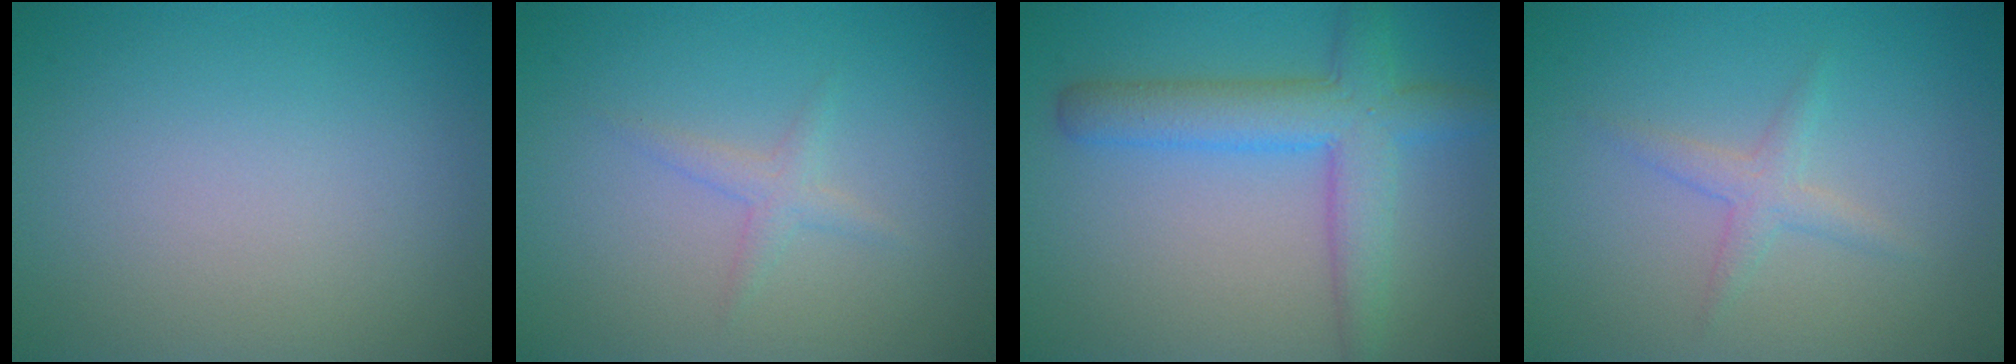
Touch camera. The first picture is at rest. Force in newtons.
{"total": 1.3, "press": 1.3, "slide": 0.1}
{"total": 5.5, "press": 5.5, "slide": 0.2}
{"total": 1.7, "press": 1.6, "slide": 0.1}